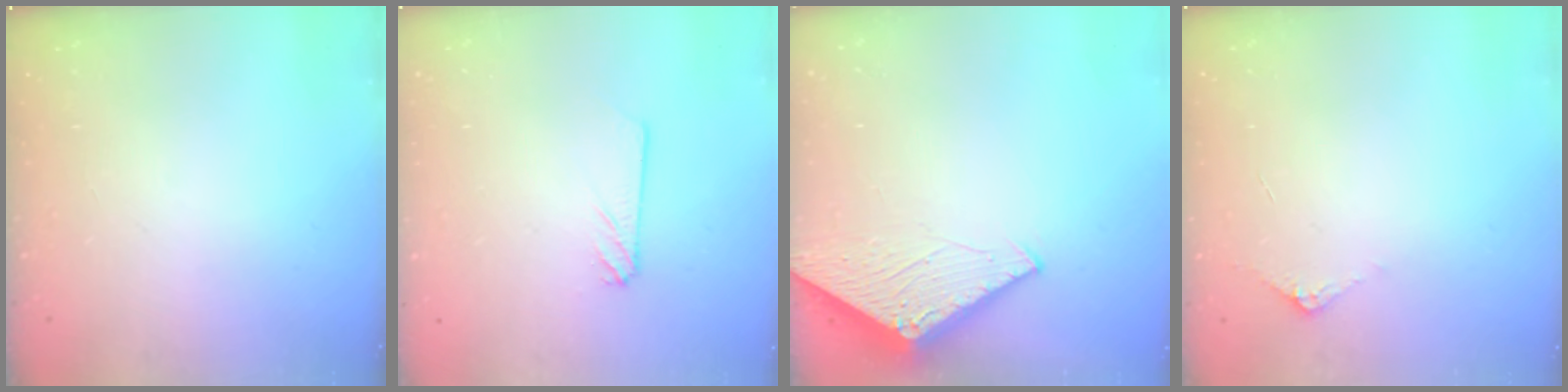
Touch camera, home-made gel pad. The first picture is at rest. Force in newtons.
{"total": 2.9, "press": 2.9, "slide": 0.3}
{"total": 2.8, "press": 2.8, "slide": 0.2}
{"total": 5.4, "press": 5.4, "slide": 0.6}